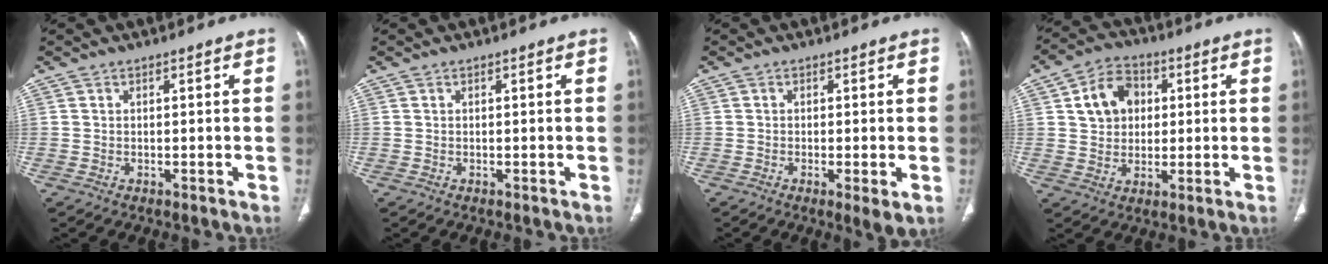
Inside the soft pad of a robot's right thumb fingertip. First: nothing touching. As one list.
[{"total": 0.0}, {"total": 3.5, "force": [-1.0, 0.6, 3.3], "torque": [-0.061, -0.013, -0.019]}, {"total": 9.6, "force": [2.3, 7.7, 5.3], "torque": [-0.061, 0.004, 0.036]}]